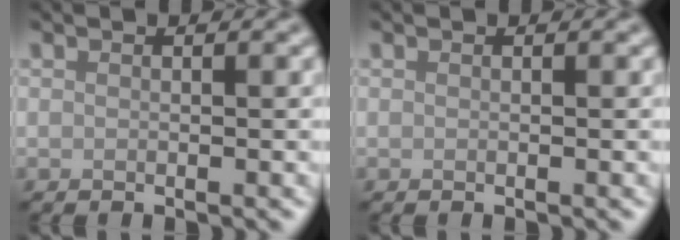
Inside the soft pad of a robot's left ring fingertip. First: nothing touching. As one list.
[{"total": 0.0}]